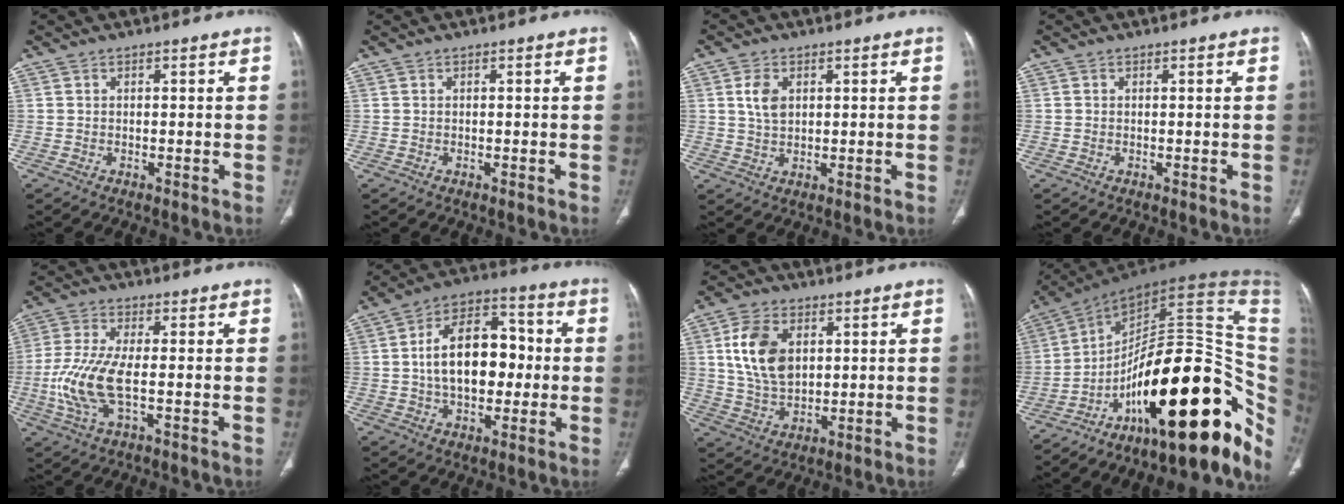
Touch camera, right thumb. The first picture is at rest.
{"total": 0.0}
{"total": 4.5, "force": [1.3, 2.9, 3.2], "torque": [-0.055, -0.004, 0.028]}
{"total": 0.0}
{"total": 9.8, "force": [-1.6, 3.4, 9.1], "torque": [-0.222, 0.002, -0.035]}
{"total": 16.1, "force": [0.2, 10.0, 12.6], "torque": [-0.174, 0.032, 0.000]}
{"total": 13.1, "force": [2.9, 8.6, 9.5], "torque": [-0.168, -0.005, 0.056]}
{"total": 34.8, "force": [-8.7, 14.6, 30.4], "torque": [-0.325, 0.075, -0.127]}